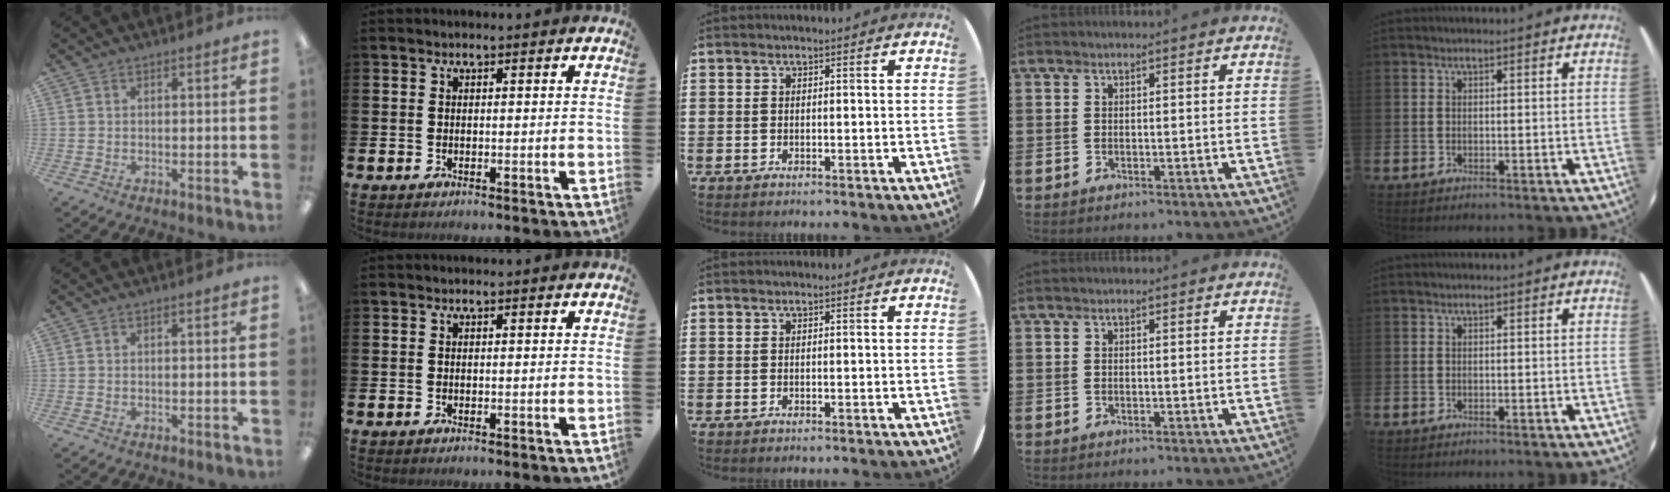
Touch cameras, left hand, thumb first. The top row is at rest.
{}